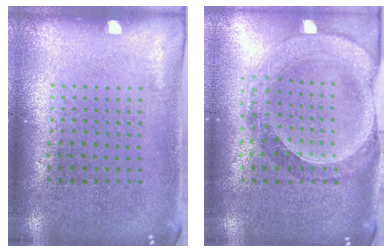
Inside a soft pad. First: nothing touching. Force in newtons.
{"total": 1.5, "press": 1.4, "slide": 0.4}